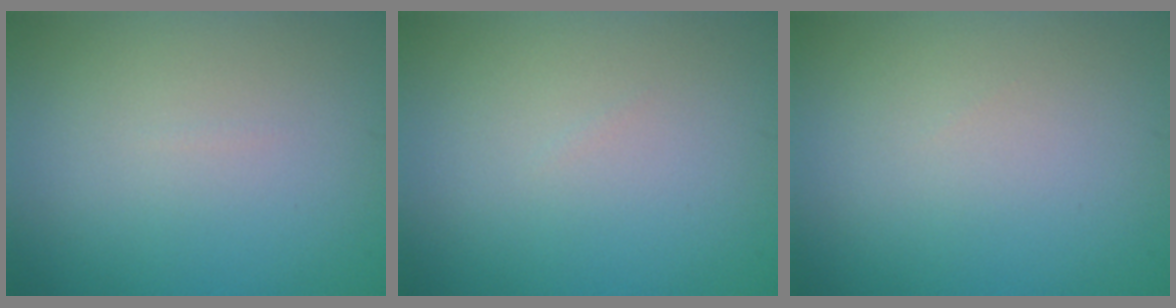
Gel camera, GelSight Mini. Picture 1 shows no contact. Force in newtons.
{"total": 0.0}
{"total": 0.0}